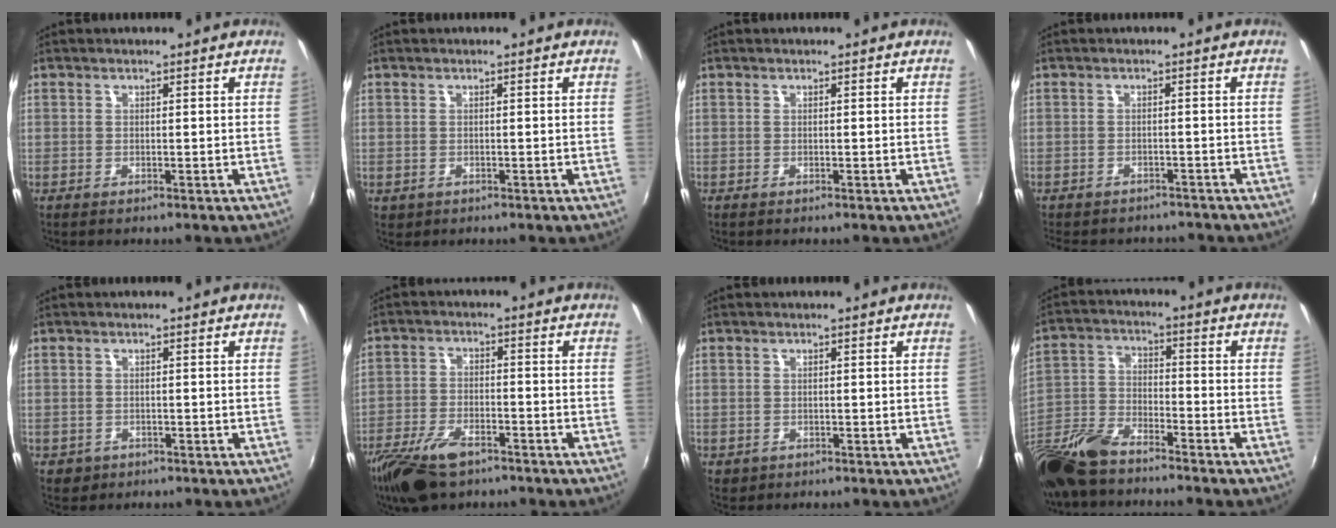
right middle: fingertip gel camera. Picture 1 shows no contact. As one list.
[{"total": 1.0, "force": [-0.2, 0.9, 0.3], "torque": [-0.005, -0.002, -0.003]}, {"total": 0.0}, {"total": 8.1, "force": [-7.1, 3.0, 2.6], "torque": [-0.065, -0.015, -0.098]}, {"total": 2.6, "force": [-0.9, 2.3, 0.8], "torque": [-0.022, -0.004, -0.010]}, {"total": 11.3, "force": [-7.8, 5.0, 6.6], "torque": [-0.160, -0.022, -0.148]}, {"total": 1.4, "force": [-0.3, 1.3, 0.5], "torque": [-0.009, -0.004, -0.005]}, {"total": 15.0, "force": [-11.8, 4.5, 8.1], "torque": [-0.185, -0.023, -0.235]}]